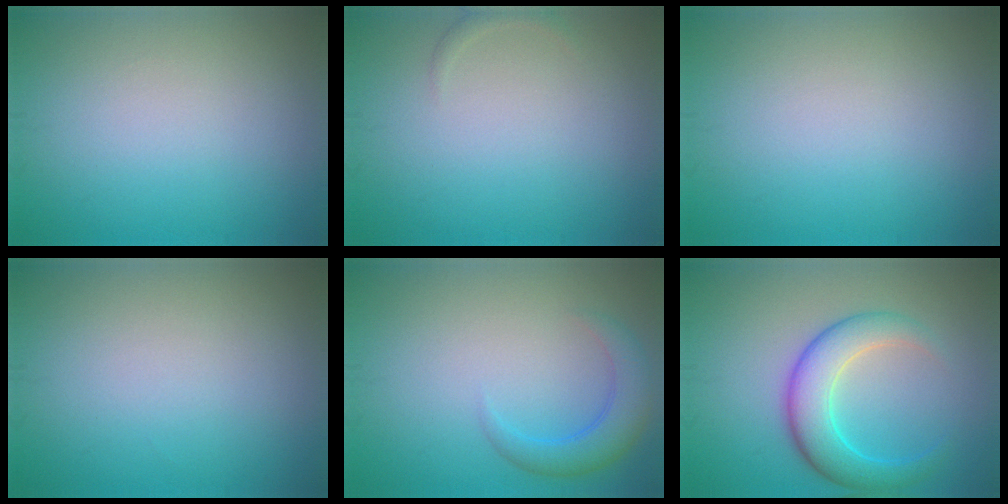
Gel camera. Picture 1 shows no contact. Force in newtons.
{"total": 0.7, "press": 0.7, "slide": 0.0}
{"total": 0.0}
{"total": 0.0}
{"total": 3.4, "press": 3.3, "slide": 0.3}
{"total": 5.4, "press": 5.4, "slide": 0.1}